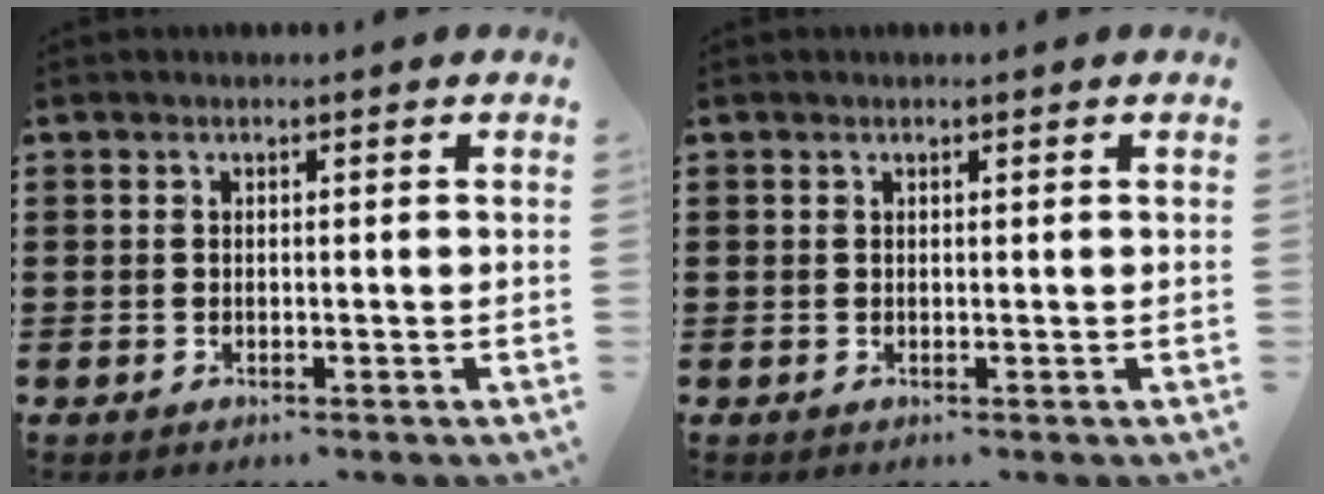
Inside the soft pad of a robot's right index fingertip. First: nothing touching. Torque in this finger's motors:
{"motor_torque": [0.20, 0.16, 0.01, 0.00]}